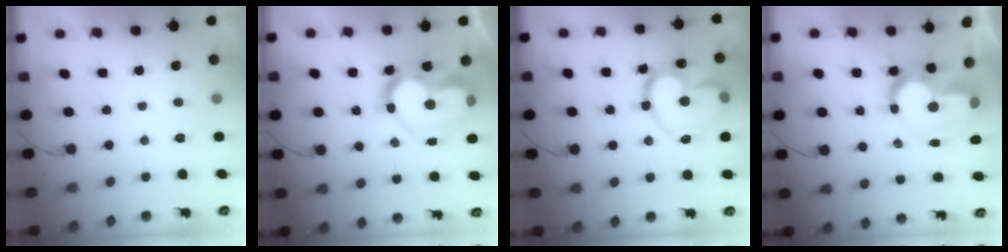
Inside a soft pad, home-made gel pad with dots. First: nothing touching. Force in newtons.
{"total": 16.6, "press": 16.5, "slide": 1.2}
{"total": 18.9, "press": 18.9, "slide": 1.5}
{"total": 12.8, "press": 12.7, "slide": 1.4}